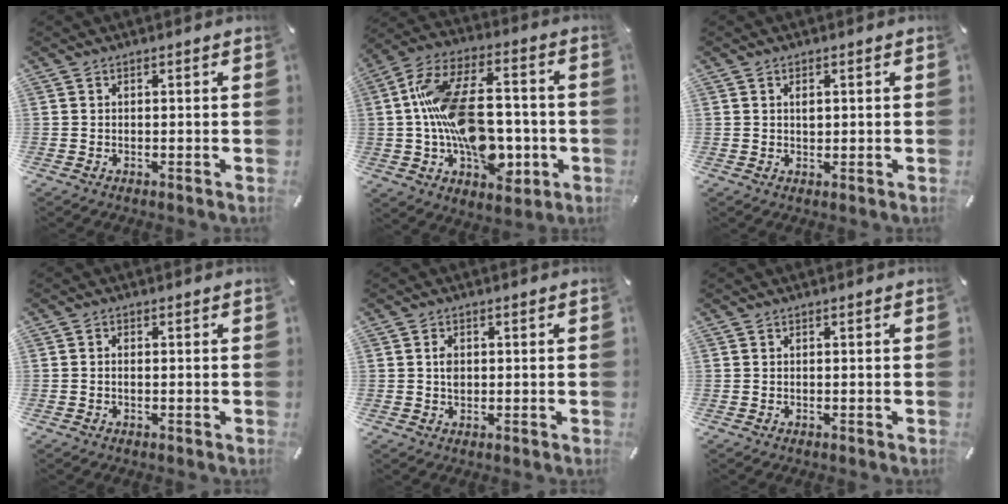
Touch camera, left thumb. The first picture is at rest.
{"total": 21.1, "force": [-2.7, 13.1, 16.3], "torque": [-0.305, 0.020, -0.042]}
{"total": 1.6, "force": [0.4, 1.1, 1.2], "torque": [-0.018, 0.000, 0.004]}
{"total": 1.0, "force": [-0.2, 0.6, 0.8], "torque": [-0.016, 0.002, -0.006]}
{"total": 2.6, "force": [0.2, 1.9, 1.8], "torque": [-0.040, 0.005, 0.003]}
{"total": 0.0}